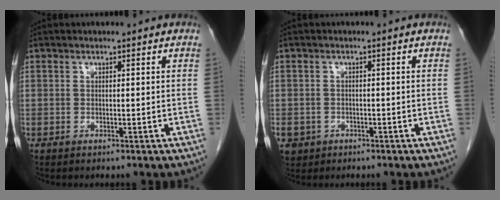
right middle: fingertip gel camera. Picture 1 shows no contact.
{"total": 4.1, "force": [-2.2, 3.4, 0.8], "torque": [-0.018, 0.003, -0.032]}